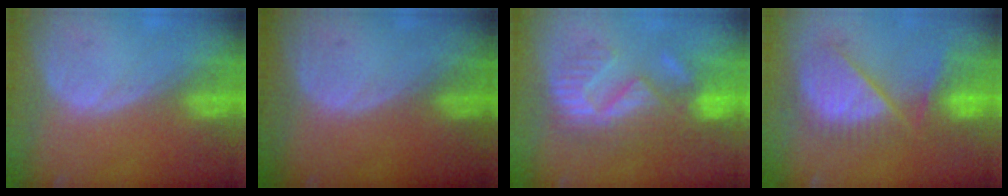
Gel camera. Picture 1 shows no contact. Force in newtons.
{"total": 0.0}
{"total": 9.0, "press": 8.8, "slide": 1.9}
{"total": 9.1, "press": 8.9, "slide": 2.0}